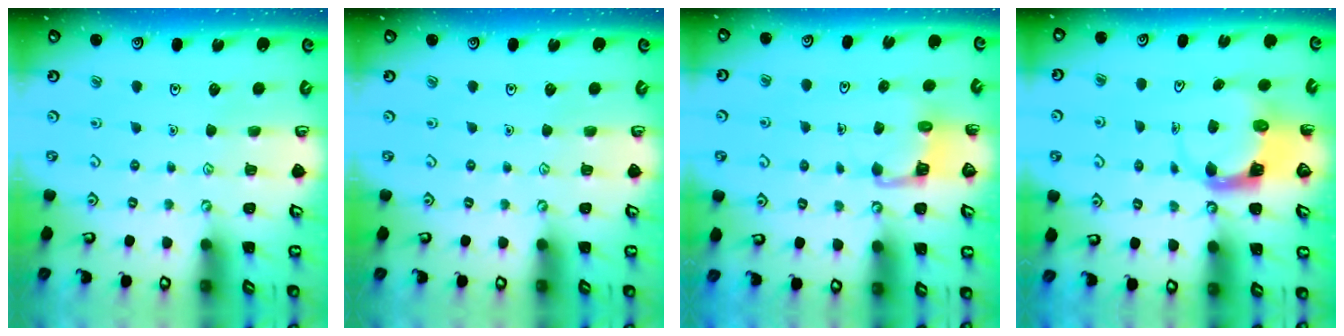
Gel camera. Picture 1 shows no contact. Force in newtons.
{"total": 0.0}
{"total": 4.2, "press": 4.2, "slide": 0.3}
{"total": 3.7, "press": 3.6, "slide": 0.6}